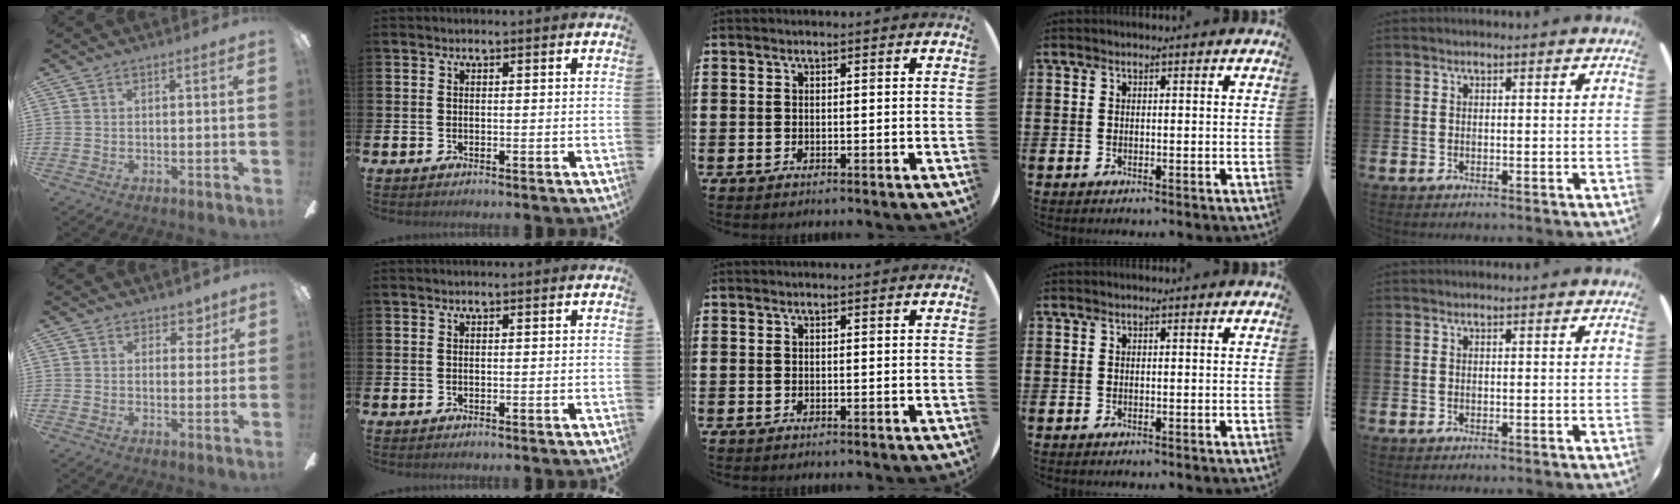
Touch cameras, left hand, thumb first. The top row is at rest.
{"thumb": {"total": 4.7, "force": [3.2, 3.0, 1.7], "torque": [-0.011, -0.010, 0.054]}}